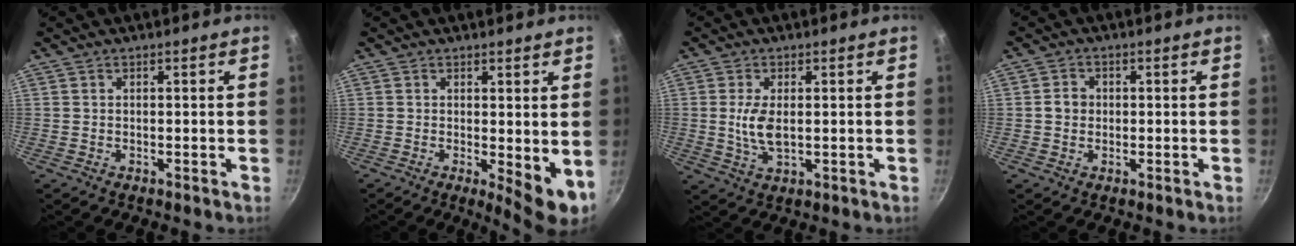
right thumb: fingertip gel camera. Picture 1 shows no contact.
{"total": 6.3, "force": [0.0, 2.1, 5.9], "torque": [-0.075, -0.012, 0.006]}
{"total": 5.6, "force": [0.4, 2.7, 4.9], "torque": [-0.100, -0.005, 0.010]}
{"total": 2.9, "force": [-0.1, 2.6, 1.3], "torque": [-0.009, 0.008, -0.005]}